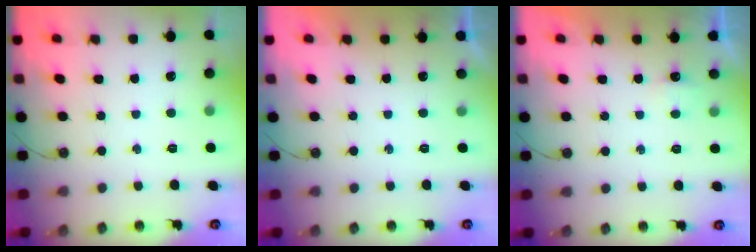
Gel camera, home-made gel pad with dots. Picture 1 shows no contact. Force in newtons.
{"total": 0.0}
{"total": 2.8, "press": 2.8, "slide": 0.4}